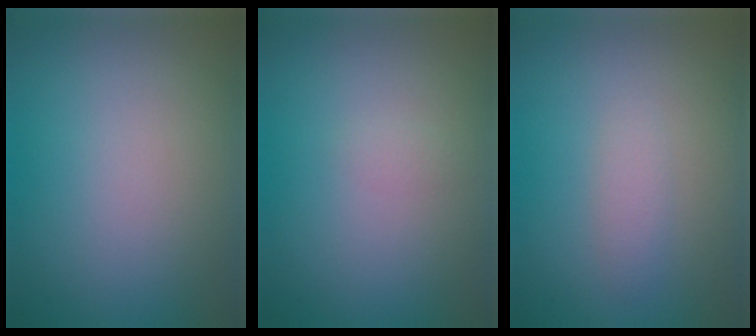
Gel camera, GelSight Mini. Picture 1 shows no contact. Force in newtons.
{"total": 0.5, "press": 0.5, "slide": 0.0}
{"total": 1.1, "press": 1.1, "slide": 0.0}